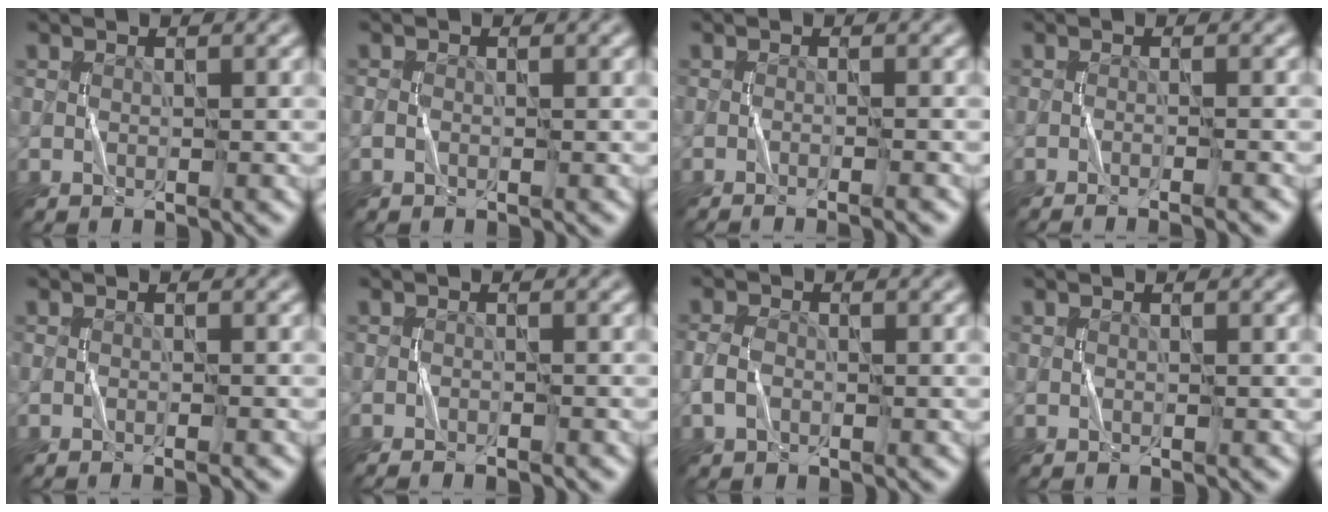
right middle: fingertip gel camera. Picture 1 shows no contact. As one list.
[{"total": 0.5, "force": [-0.3, 0.3, 0.3], "torque": [-0.009, 0.001, -0.006]}, {"total": 2.9, "force": [-1.9, 0.7, 2.2], "torque": [-0.016, 0.009, -0.033]}, {"total": 3.3, "force": [-2.2, 0.7, 2.3], "torque": [-0.020, 0.010, -0.034]}, {"total": 1.3, "force": [-0.8, 0.3, 1.0], "torque": [-0.007, -0.001, -0.019]}, {"total": 1.8, "force": [-1.6, 0.2, 0.6], "torque": [-0.017, 0.000, -0.027]}, {"total": 1.8, "force": [-0.6, 1.2, 1.1], "torque": [-0.025, 0.004, -0.017]}, {"total": 0.0}]